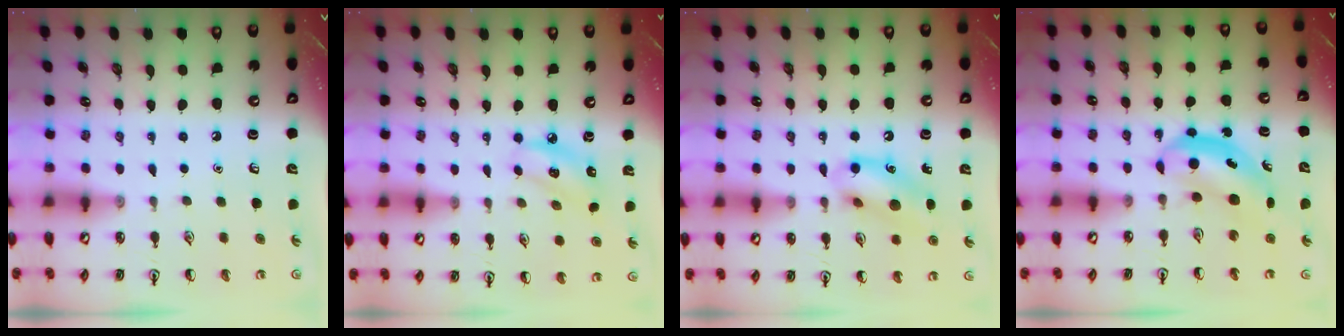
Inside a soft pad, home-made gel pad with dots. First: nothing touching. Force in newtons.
{"total": 6.5, "press": 6.4, "slide": 1.3}
{"total": 12.7, "press": 12.6, "slide": 1.9}
{"total": 5.1, "press": 5.0, "slide": 0.6}